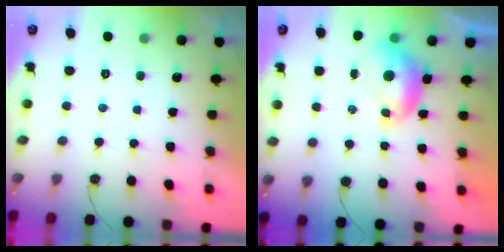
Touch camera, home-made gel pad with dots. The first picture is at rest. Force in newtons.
{"total": 7.2, "press": 7.2, "slide": 0.7}